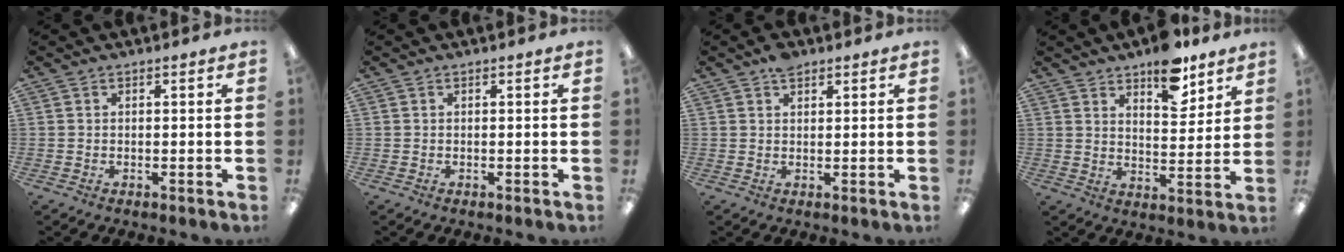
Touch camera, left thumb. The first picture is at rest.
{"total": 0.0}
{"total": 2.9, "force": [2.2, 1.3, 1.5], "torque": [-0.024, -0.003, 0.038]}
{"total": 10.8, "force": [8.2, 4.5, 5.4], "torque": [-0.058, -0.051, 0.139]}